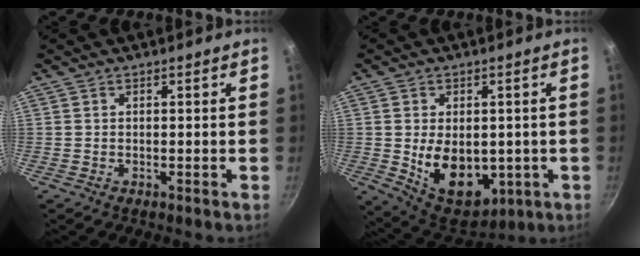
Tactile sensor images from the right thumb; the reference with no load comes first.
{"total": 14.0, "force": [-1.4, 9.3, 10.4], "torque": [-0.127, -0.019, 0.003]}